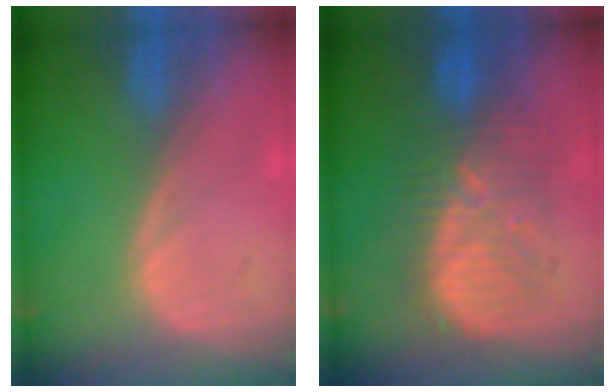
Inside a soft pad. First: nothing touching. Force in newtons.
{"total": 8.9, "press": 8.9, "slide": 0.4}